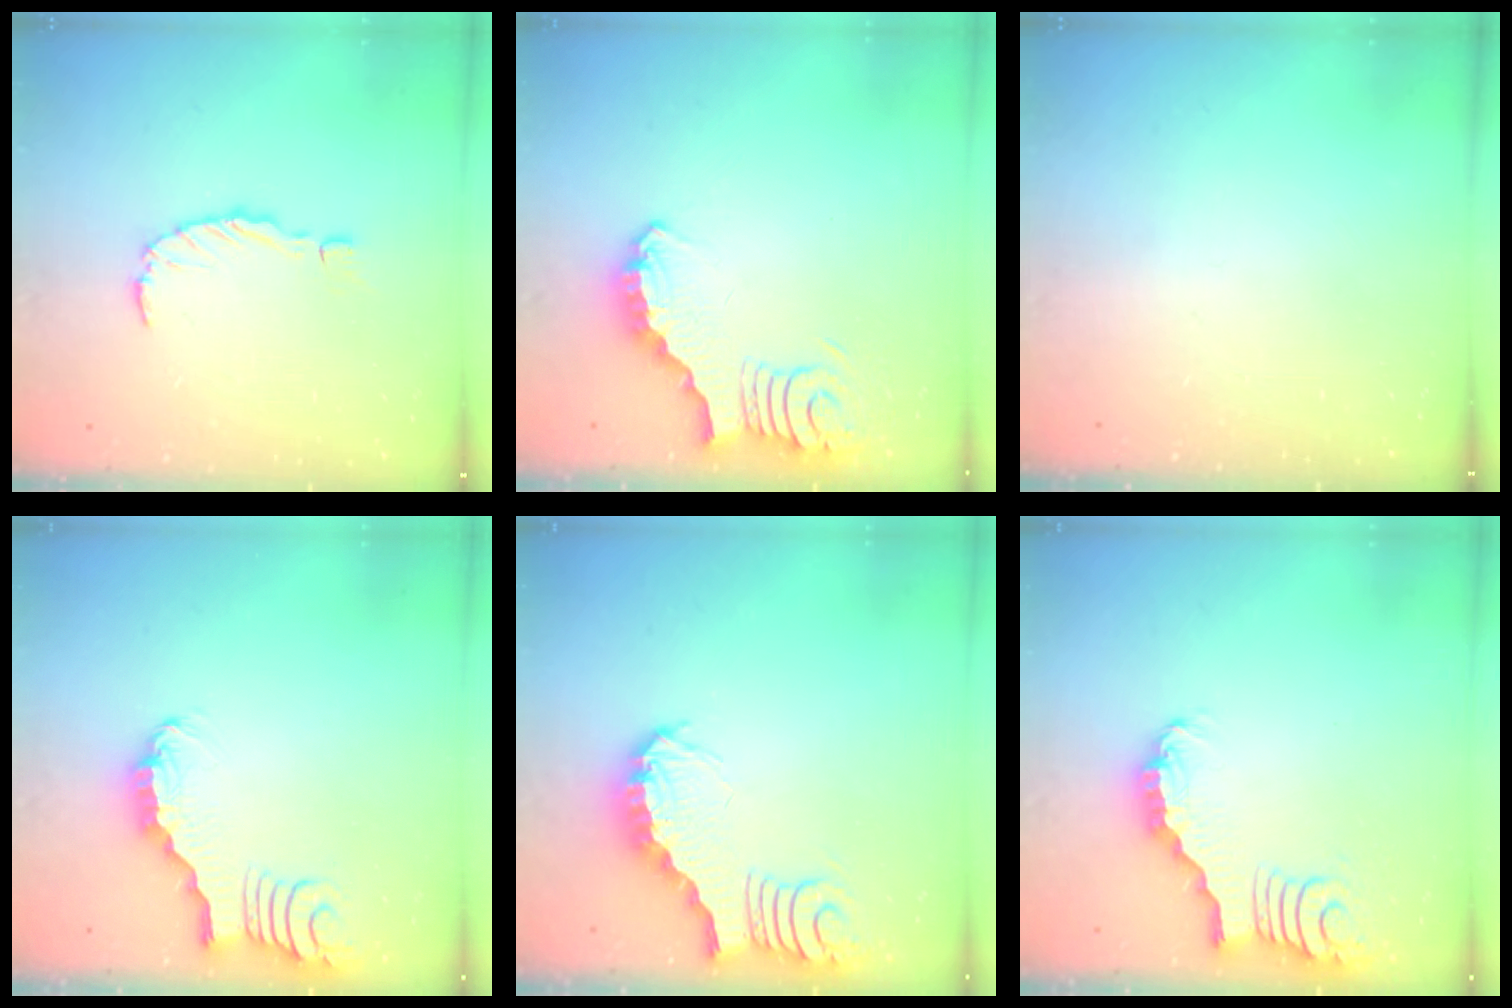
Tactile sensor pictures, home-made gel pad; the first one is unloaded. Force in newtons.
{"total": 3.6, "press": 3.6, "slide": 0.6}
{"total": 0.0}
{"total": 2.2, "press": 2.2, "slide": 0.4}
{"total": 3.9, "press": 3.8, "slide": 0.6}
{"total": 3.1, "press": 3.1, "slide": 0.3}